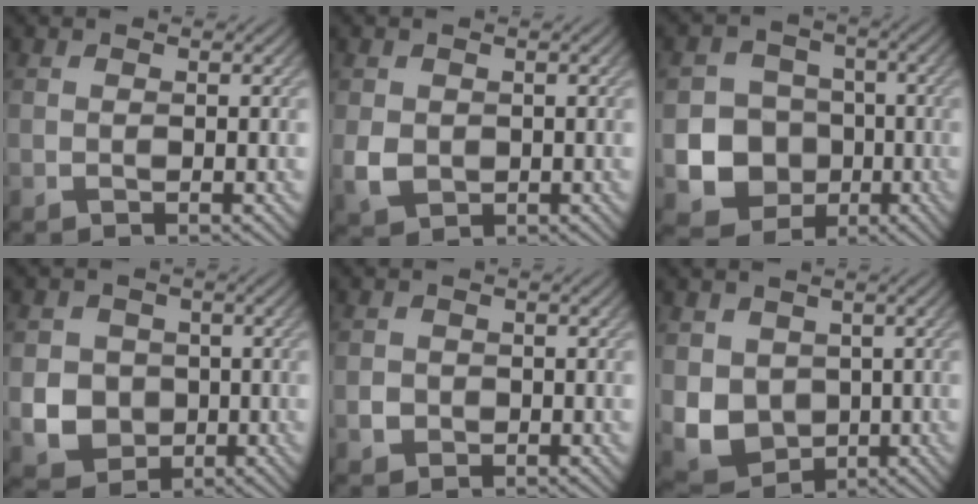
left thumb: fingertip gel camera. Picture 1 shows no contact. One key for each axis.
{"total": 3.0, "fx": 0.0, "fy": 2.6, "fz": 1.5, "tx": -0.039, "ty": -0.007, "tz": 0.003}
{"total": 8.3, "fx": -2.1, "fy": 7.4, "fz": 3.3, "tx": -0.072, "ty": -0.018, "tz": -0.060}
{"total": 5.6, "fx": -0.6, "fy": 5.2, "fz": 2.1, "tx": -0.053, "ty": -0.010, "tz": -0.026}
{"total": 1.6, "fx": -0.5, "fy": 1.4, "fz": 0.4, "tx": -0.002, "ty": -0.004, "tz": -0.012}
{"total": 6.7, "fx": 0.4, "fy": 5.9, "fz": 3.3, "tx": -0.104, "ty": -0.026, "tz": 0.009}